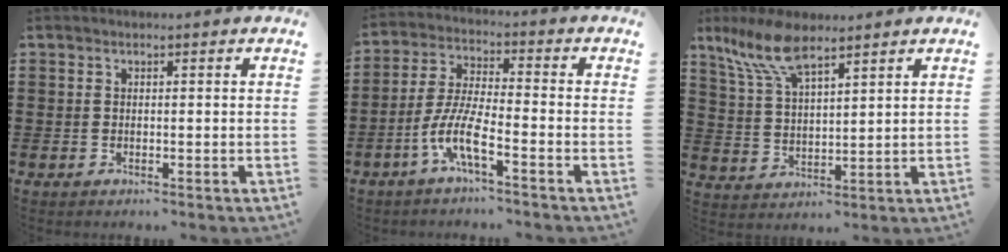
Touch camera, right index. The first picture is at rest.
{"total": 7.2, "force": [-4.1, 1.2, 5.7], "torque": [-0.150, -0.016, -0.088]}
{"total": 8.9, "force": [6.2, 2.8, 5.8], "torque": [-0.136, -0.010, 0.113]}